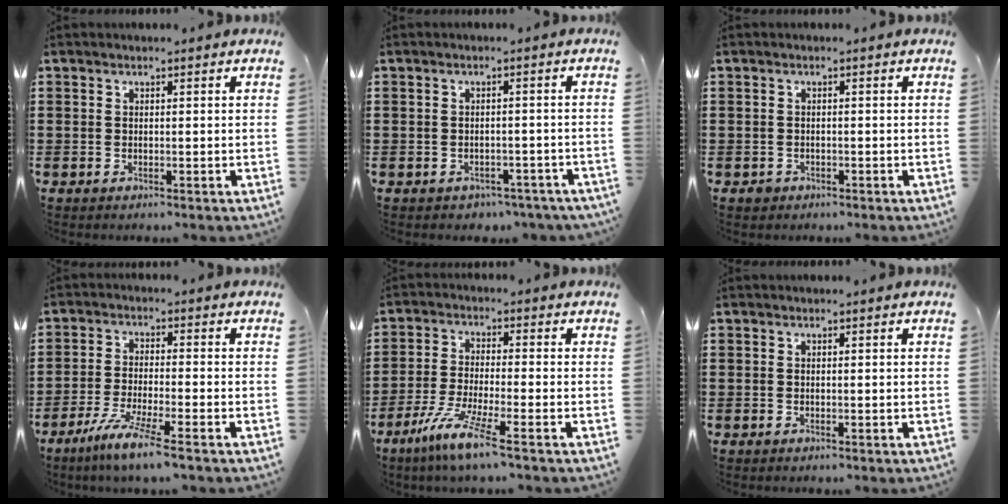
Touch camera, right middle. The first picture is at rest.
{"total": 1.6, "force": [-1.5, 0.6, -0.1], "torque": [-0.005, 0.001, -0.033]}
{"total": 0.9, "force": [-0.6, 0.6, 0.1], "torque": [-0.004, 0.003, -0.014]}
{"total": 5.9, "force": [-4.6, -0.2, 3.8], "torque": [-0.080, -0.017, -0.085]}
{"total": 7.3, "force": [-4.9, 0.1, 5.5], "torque": [-0.114, -0.017, -0.093]}
{"total": 0.0}